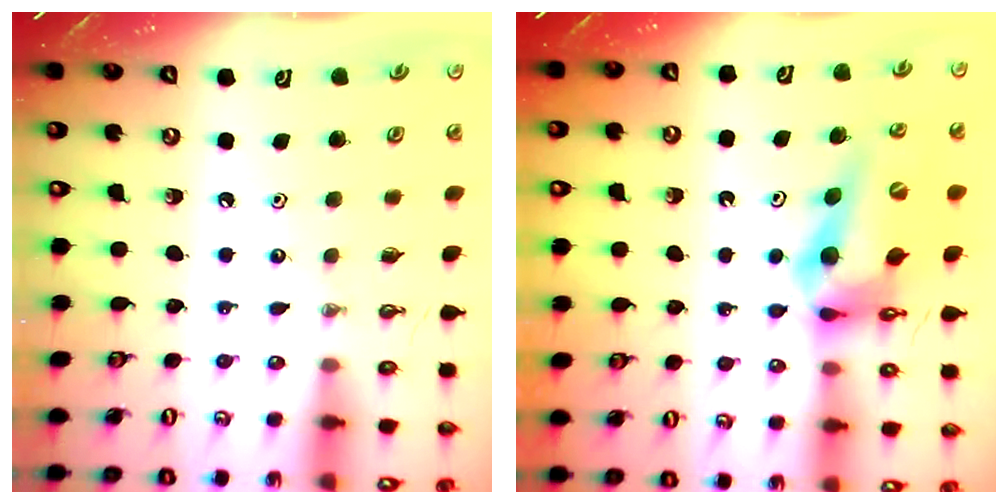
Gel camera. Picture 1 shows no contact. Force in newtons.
{"total": 12.9, "press": 12.8, "slide": 1.1}